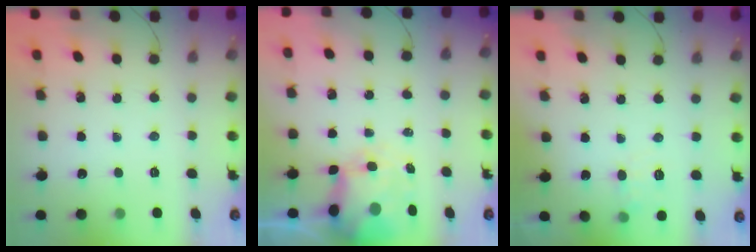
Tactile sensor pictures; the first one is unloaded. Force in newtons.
{"total": 7.6, "press": 7.3, "slide": 2.2}
{"total": 6.3, "press": 6.0, "slide": 2.0}